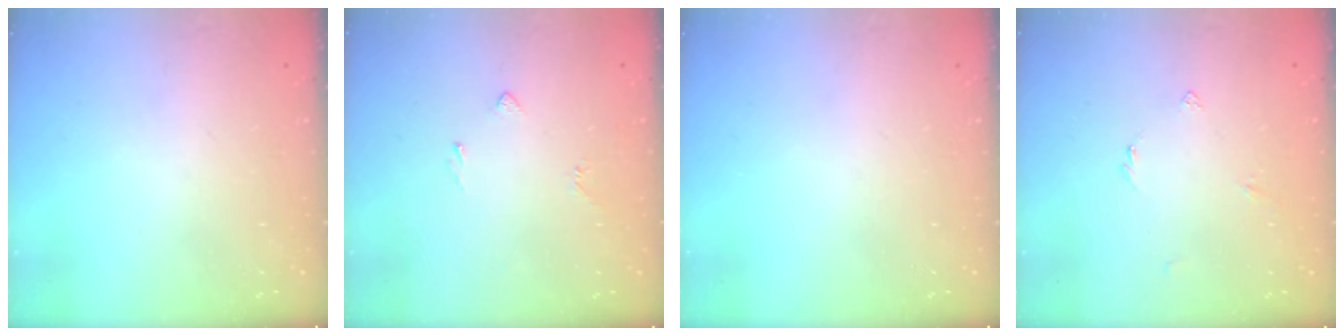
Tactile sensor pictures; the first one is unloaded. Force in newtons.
{"total": 2.3, "press": 2.2, "slide": 0.6}
{"total": 0.0}
{"total": 2.5, "press": 2.4, "slide": 0.5}